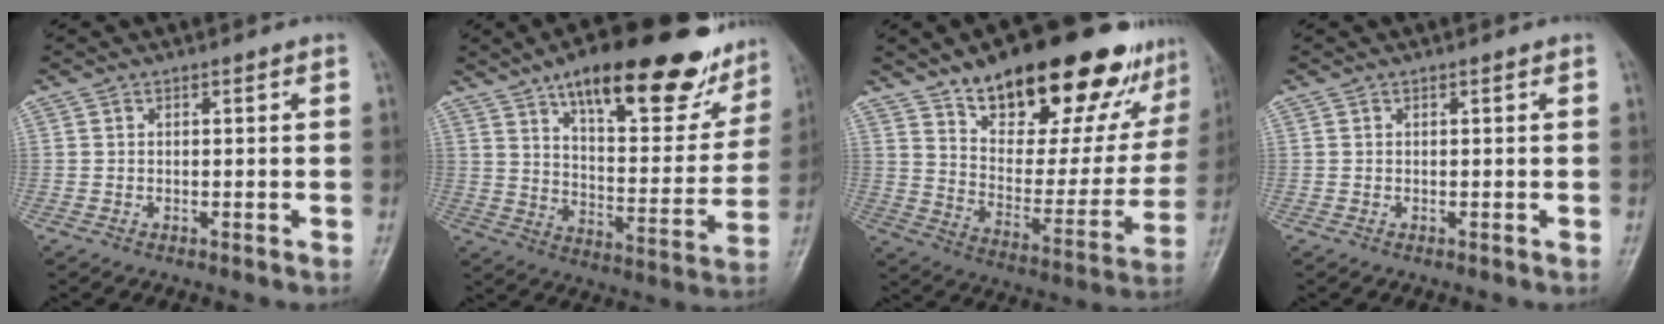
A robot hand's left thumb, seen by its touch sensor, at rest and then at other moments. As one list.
[{"total": 26.2, "force": [17.0, 9.3, 17.7], "torque": [-0.206, -0.051, 0.250]}, {"total": 27.9, "force": [18.4, 11.0, 17.8], "torque": [-0.208, -0.069, 0.278]}, {"total": 0.0}]